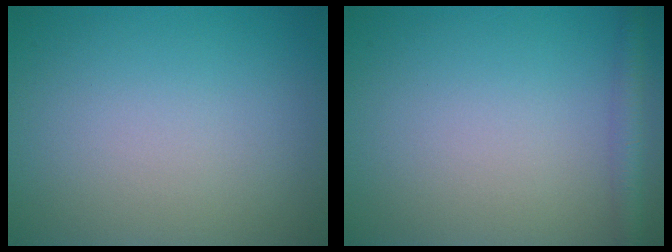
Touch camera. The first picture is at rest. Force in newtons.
{"total": 2.1, "press": 2.1, "slide": 0.1}